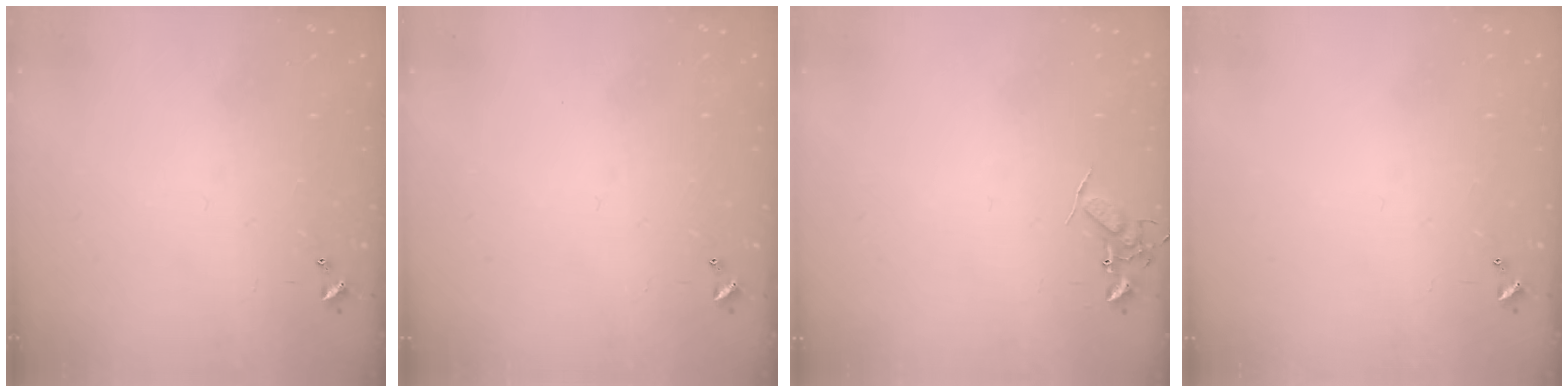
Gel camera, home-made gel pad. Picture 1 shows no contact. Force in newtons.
{"total": 0.0}
{"total": 7.2, "press": 7.2, "slide": 0.9}
{"total": 0.0}